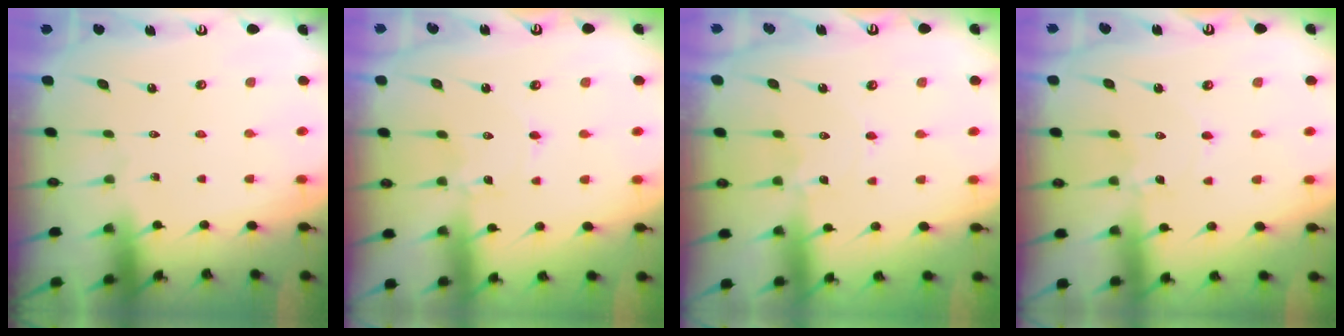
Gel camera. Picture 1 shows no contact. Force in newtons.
{"total": 1.4, "press": 1.4, "slide": 0.1}
{"total": 1.6, "press": 1.5, "slide": 0.2}
{"total": 1.6, "press": 1.6, "slide": 0.1}